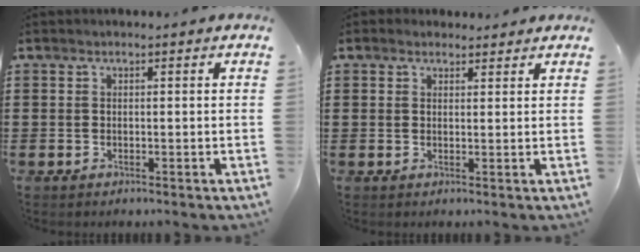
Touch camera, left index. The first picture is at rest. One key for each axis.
{"total": 1.7, "fx": 1.5, "fy": 0.8, "fz": 0.0, "tx": -0.005, "ty": 0.006, "tz": 0.030}